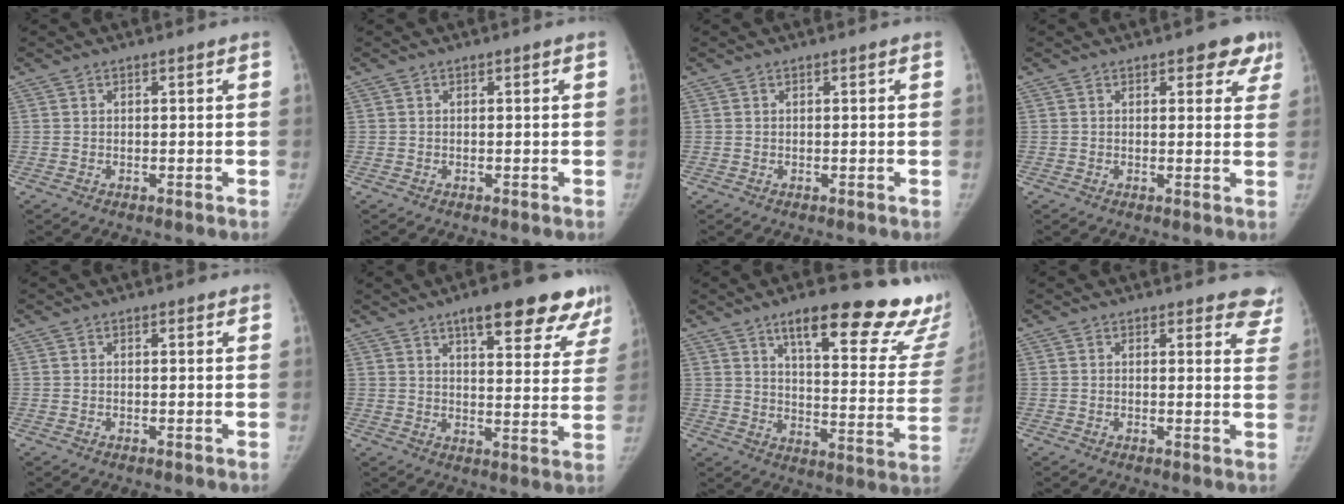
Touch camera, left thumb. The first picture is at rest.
{"total": 0.0}
{"total": 0.0}
{"total": 5.6, "force": [3.4, 2.8, 3.5], "torque": [0.001, -0.010, 0.034]}
{"total": 0.8, "force": [0.5, 0.4, 0.5], "torque": [-0.008, -0.002, 0.004]}
{"total": 17.9, "force": [12.1, 5.7, 11.8], "torque": [-0.108, -0.043, 0.151]}
{"total": 27.4, "force": [18.9, 7.5, 18.4], "torque": [-0.189, -0.091, 0.246]}
{"total": 7.1, "force": [6.4, 2.8, 1.2], "torque": [0.040, -0.031, 0.041]}